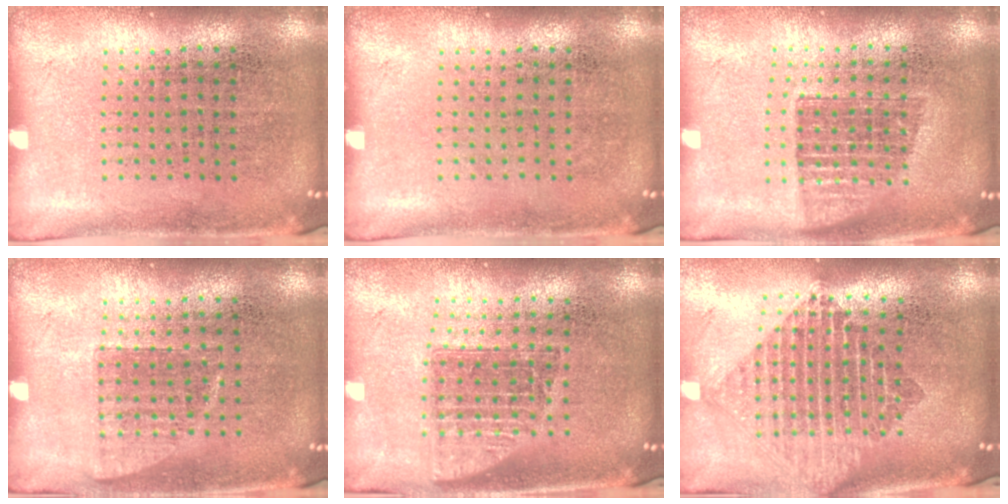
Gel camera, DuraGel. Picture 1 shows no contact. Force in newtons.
{"total": 0.0}
{"total": 1.3, "press": 1.1, "slide": 0.6}
{"total": 0.7, "press": 0.7, "slide": 0.2}
{"total": 1.5, "press": 1.2, "slide": 0.9}
{"total": 2.2, "press": 1.7, "slide": 1.4}